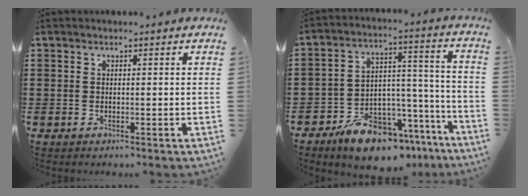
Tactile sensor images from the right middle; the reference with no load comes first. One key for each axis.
{"total": 11.6, "fx": -9.6, "fy": 5.0, "fz": 4.2, "tx": -0.069, "ty": 0.056, "tz": -0.173}